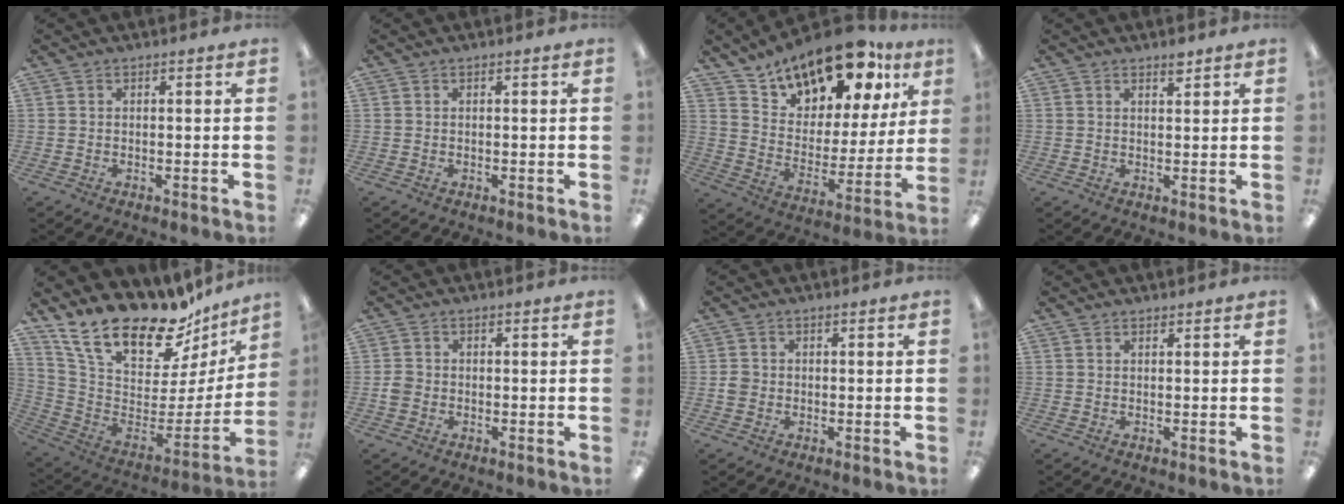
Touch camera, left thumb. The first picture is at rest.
{"total": 0.0}
{"total": 17.1, "force": [14.6, 6.5, 6.0], "torque": [-0.109, -0.113, 0.256]}
{"total": 2.5, "force": [2.0, 0.8, 1.2], "torque": [-0.010, -0.008, 0.034]}
{"total": 23.4, "force": [18.1, 8.9, 11.8], "torque": [-0.198, -0.144, 0.323]}
{"total": 2.3, "force": [-0.5, 2.1, 1.0], "torque": [-0.016, 0.005, -0.011]}
{"total": 2.1, "force": [-0.3, 2.0, 0.7], "torque": [-0.012, 0.005, -0.008]}
{"total": 0.8, "force": [0.7, 0.2, 0.1], "torque": [-0.002, -0.001, 0.014]}